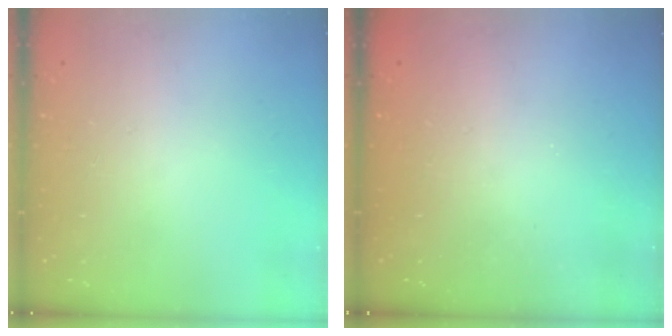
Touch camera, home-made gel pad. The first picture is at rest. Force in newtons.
{"total": 2.3, "press": 2.2, "slide": 0.7}